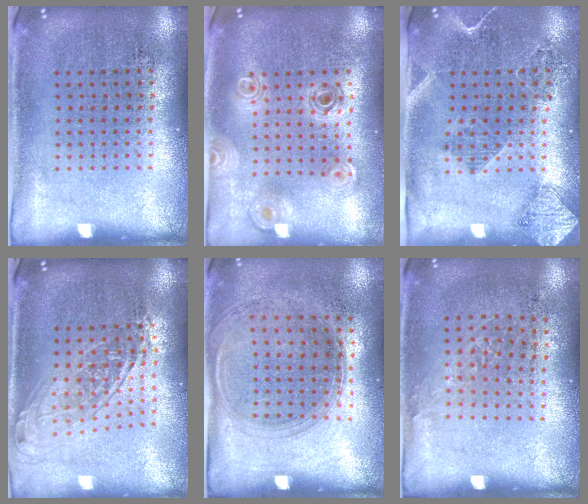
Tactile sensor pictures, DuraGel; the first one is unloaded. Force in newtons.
{"total": 0.8, "press": 0.8, "slide": 0.1}
{"total": 1.8, "press": 1.6, "slide": 0.8}
{"total": 1.7, "press": 1.4, "slide": 1.0}
{"total": 1.4, "press": 1.2, "slide": 0.6}
{"total": 0.9, "press": 0.7, "slide": 0.5}